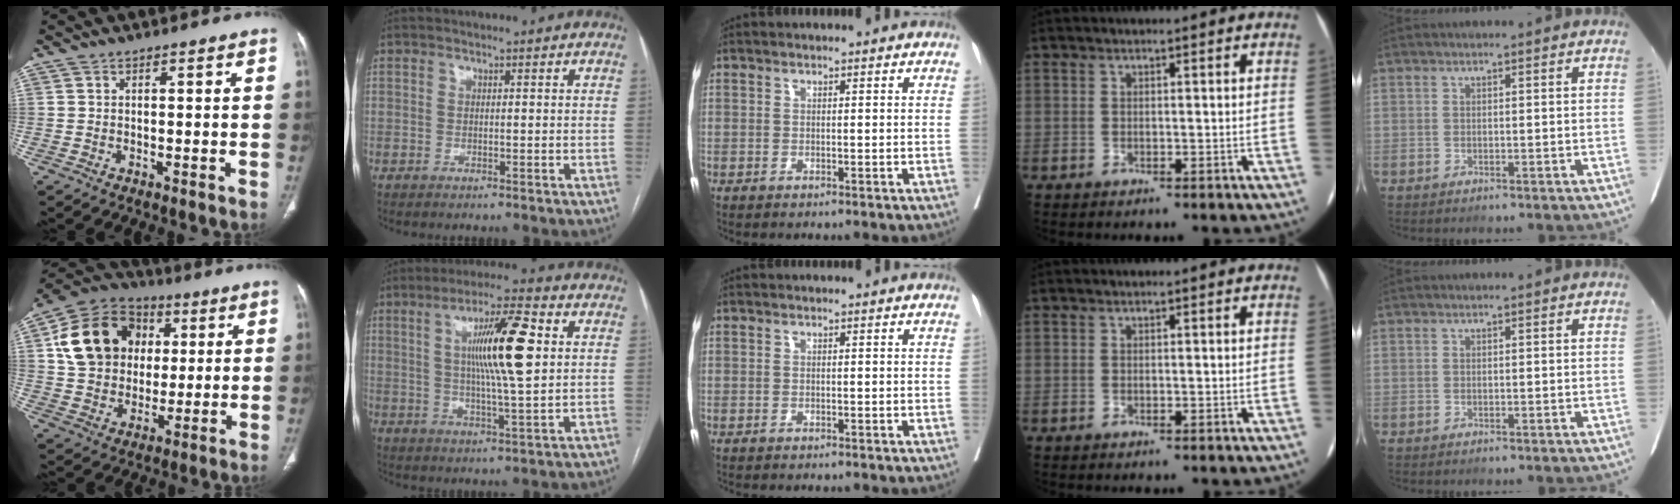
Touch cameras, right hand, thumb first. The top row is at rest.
{"thumb": {"total": 17.7, "force": [3.9, 14.4, 9.6], "torque": [-0.153, 0.013, 0.067]}, "index": {"total": 12.9, "force": [2.8, 1.1, 12.6], "torque": [-0.216, 0.007, 0.044]}, "middle": {"total": 1.7, "force": [-1.5, 0.3, 0.7], "torque": [-0.015, -0.005, -0.018]}}